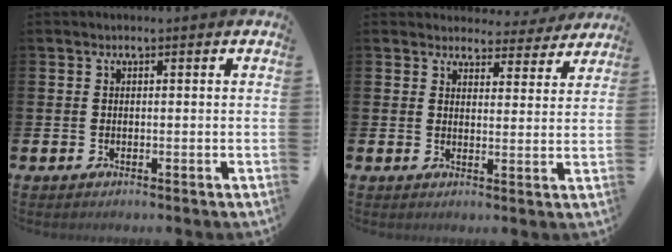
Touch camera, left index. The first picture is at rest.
{"total": 4.1, "force": [3.9, 1.3, 0.3], "torque": [-0.005, -0.028, 0.066]}